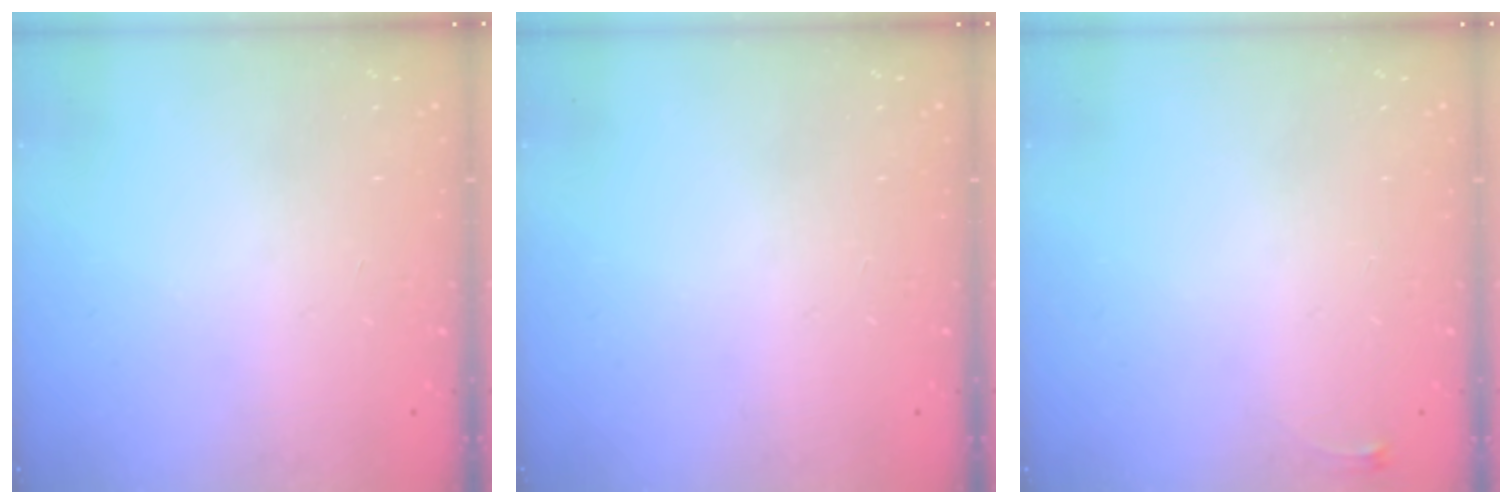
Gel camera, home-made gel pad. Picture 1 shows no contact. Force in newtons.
{"total": 0.0}
{"total": 2.6, "press": 2.6, "slide": 0.6}